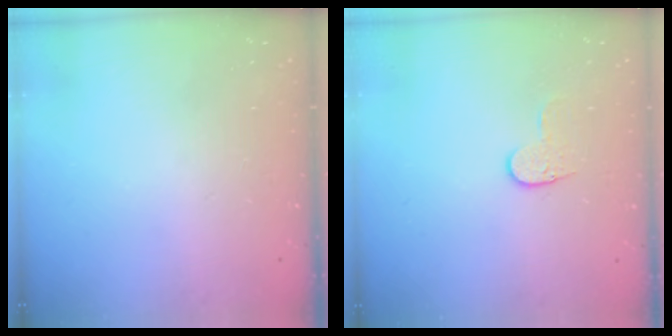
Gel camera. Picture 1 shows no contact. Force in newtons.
{"total": 5.3, "press": 5.2, "slide": 0.5}